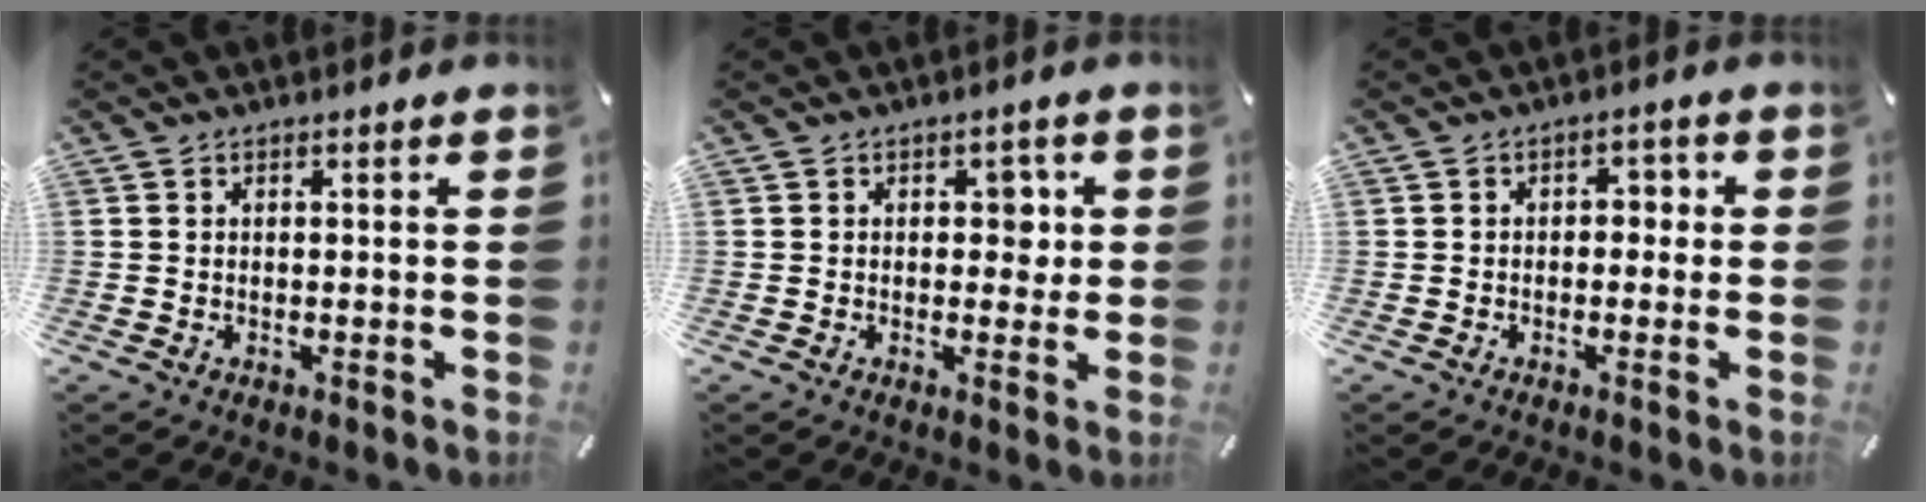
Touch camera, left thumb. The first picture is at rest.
{"total": 4.5, "force": [0.6, 3.1, 3.2], "torque": [-0.026, -0.005, -0.002]}
{"total": 2.6, "force": [-1.0, 1.8, 1.5], "torque": [-0.023, 0.011, -0.027]}